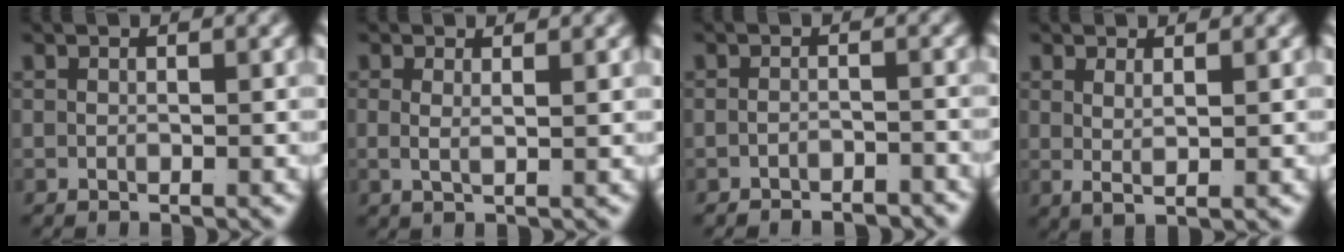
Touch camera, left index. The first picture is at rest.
{"total": 1.3, "force": [0.7, -0.1, 1.2], "torque": [-0.034, -0.019, 0.023]}
{"total": 2.5, "force": [-2.5, 0.0, 0.3], "torque": [-0.003, -0.010, -0.037]}
{"total": 1.8, "force": [0.6, -0.2, 1.7], "torque": [-0.032, -0.014, 0.024]}